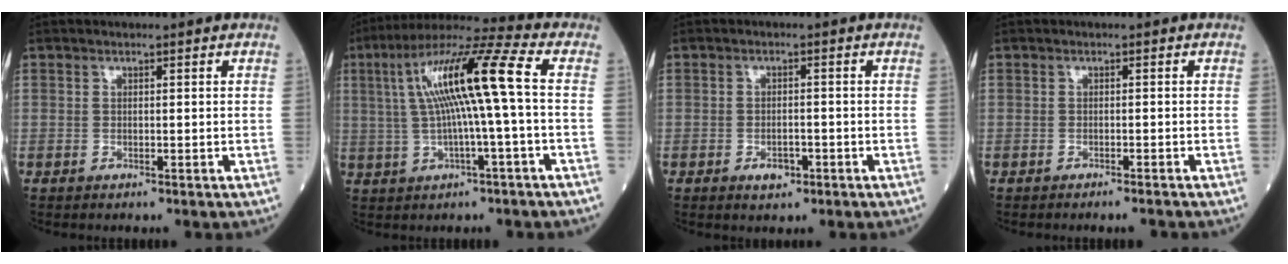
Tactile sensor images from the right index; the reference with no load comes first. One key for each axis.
{"total": 13.6, "fx": 1.5, "fy": -0.2, "fz": 13.5, "tx": -0.249, "ty": 0.032, "tz": 0.023}
{"total": 2.6, "fx": -1.3, "fy": 1.4, "fz": 1.7, "tx": -0.026, "ty": 0.003, "tz": -0.016}
{"total": 2.1, "fx": -1.9, "fy": -0.3, "fz": 0.8, "tx": -0.009, "ty": -0.003, "tz": -0.026}